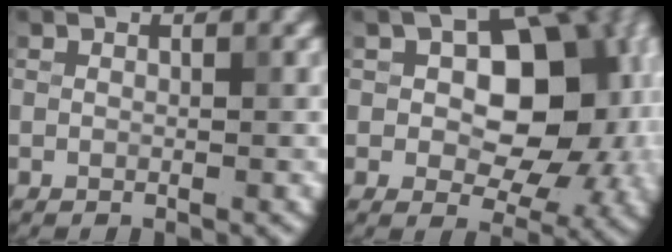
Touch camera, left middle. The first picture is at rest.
{"total": 12.9, "force": [1.6, 8.0, 9.9], "torque": [-0.090, 0.014, 0.032]}